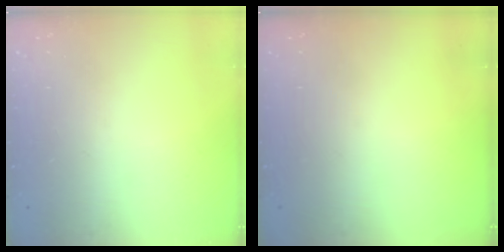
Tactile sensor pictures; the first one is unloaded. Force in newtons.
{"total": 0.0}